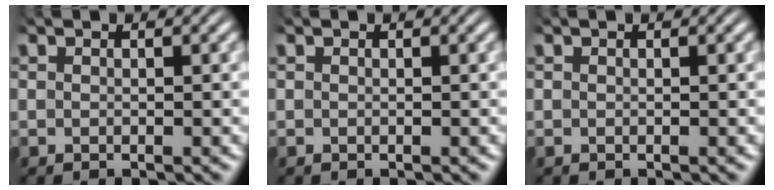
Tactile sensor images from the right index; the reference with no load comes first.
{"total": 0.0}
{"total": 0.0}